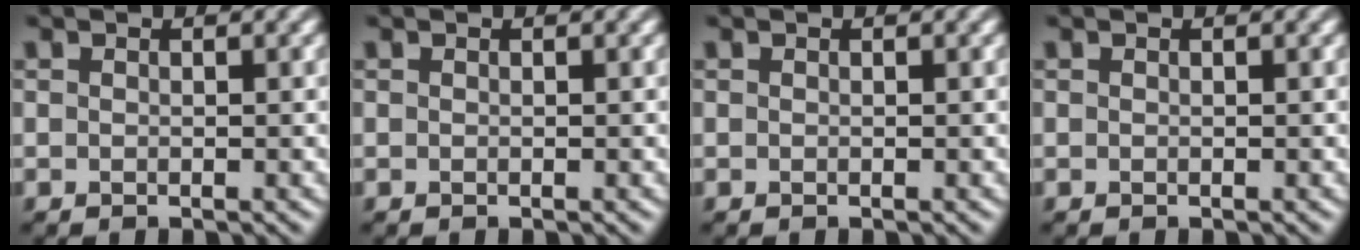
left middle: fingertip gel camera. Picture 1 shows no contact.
{"total": 0.0}
{"total": 0.0}
{"total": 0.0}